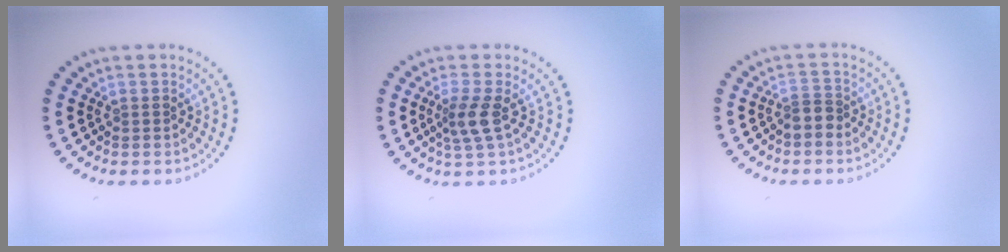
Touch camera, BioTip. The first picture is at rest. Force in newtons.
{"total": 2.4, "press": 1.9, "slide": 1.5}
{"total": 1.7, "press": 1.3, "slide": 1.2}